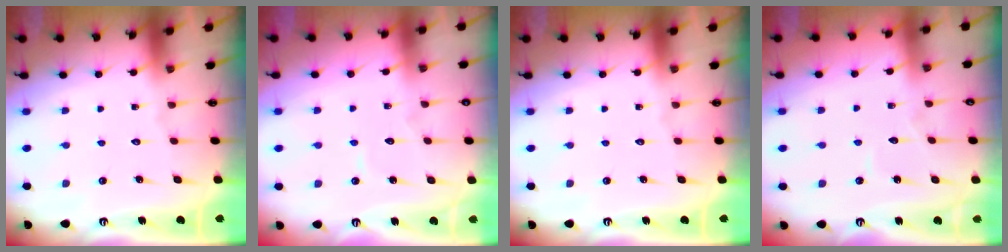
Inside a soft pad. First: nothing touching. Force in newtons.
{"total": 4.0, "press": 4.0, "slide": 0.3}
{"total": 0.0}
{"total": 2.9, "press": 2.9, "slide": 0.3}